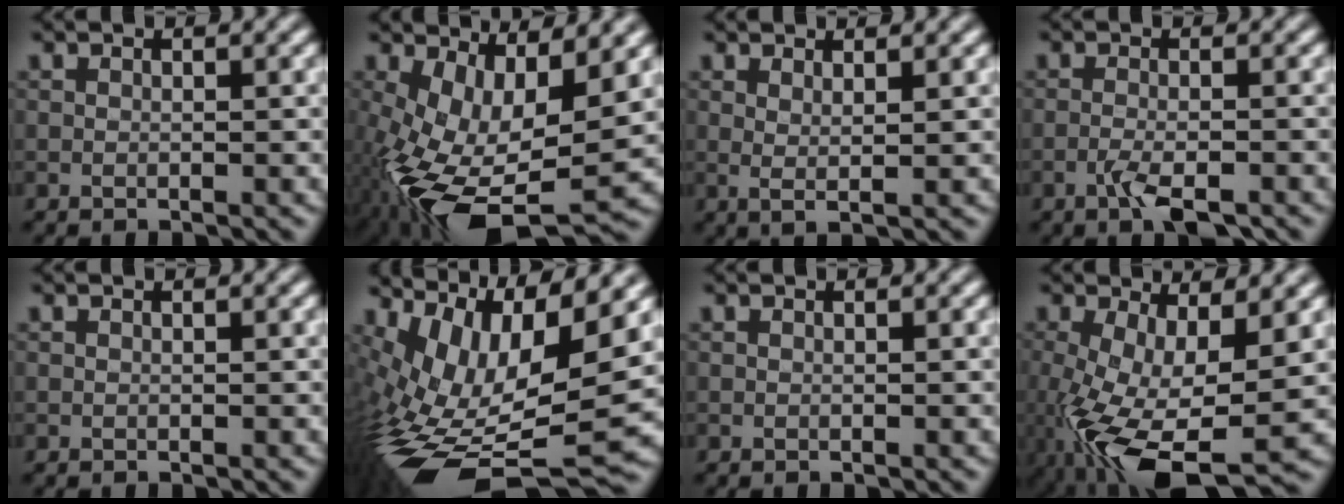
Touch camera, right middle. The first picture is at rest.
{"total": 10.8, "force": [-3.3, 4.7, 9.2], "torque": [-0.200, -0.015, -0.033]}
{"total": 1.3, "force": [0.6, 0.1, 1.1], "torque": [-0.029, 0.008, 0.020]}
{"total": 2.6, "force": [-1.8, 0.4, 1.8], "torque": [-0.048, 0.010, -0.027]}
{"total": 0.0}
{"total": 14.5, "force": [-1.1, 5.7, 13.2], "torque": [-0.257, 0.005, 0.001]}
{"total": 0.0}
{"total": 9.9, "force": [-3.7, 3.8, 8.4], "torque": [-0.178, -0.025, -0.044]}